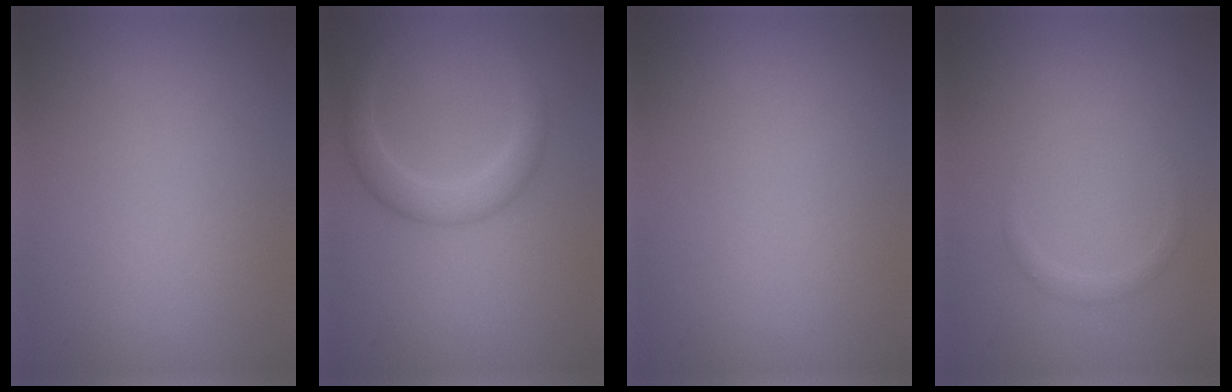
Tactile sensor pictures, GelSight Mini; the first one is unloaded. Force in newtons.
{"total": 2.9, "press": 2.9, "slide": 0.1}
{"total": 0.0}
{"total": 0.9, "press": 0.8, "slide": 0.1}